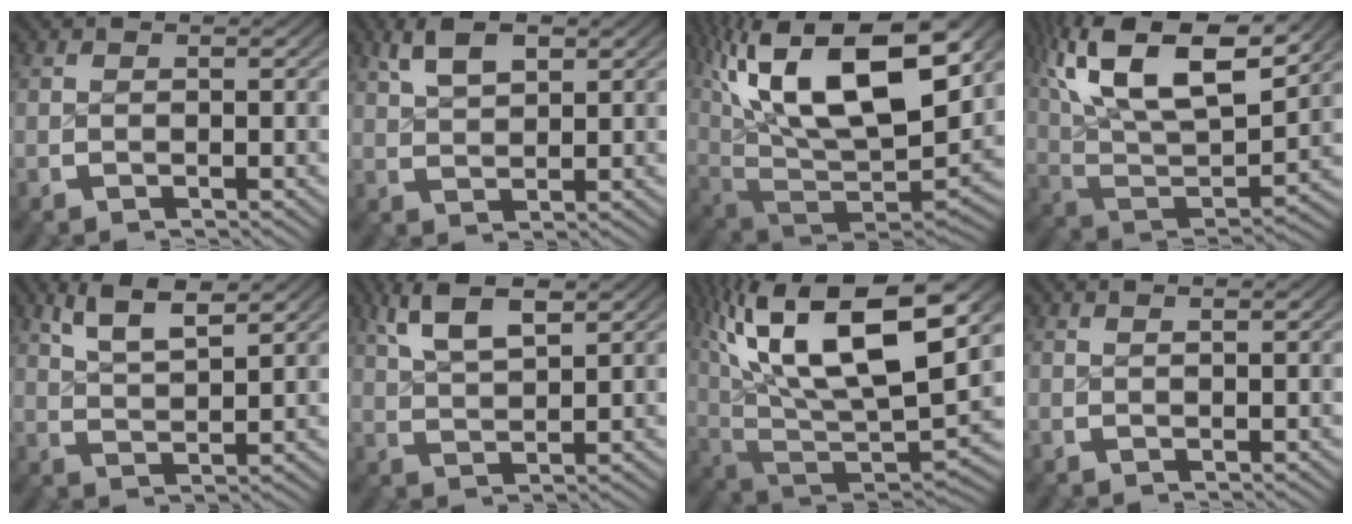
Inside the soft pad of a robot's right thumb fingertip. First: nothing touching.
{"total": 4.0, "force": [2.7, 1.5, 2.6], "torque": [-0.040, 0.007, 0.053]}
{"total": 19.2, "force": [2.9, 11.8, 14.8], "torque": [-0.315, -0.047, 0.066]}
{"total": 14.1, "force": [4.0, 8.5, 10.6], "torque": [-0.228, -0.021, 0.067]}
{"total": 5.4, "force": [4.0, 1.5, 3.3], "torque": [-0.060, 0.005, 0.075]}
{"total": 5.5, "force": [3.8, 1.8, 3.6], "torque": [-0.066, 0.008, 0.074]}
{"total": 19.0, "force": [2.7, 11.8, 14.6], "torque": [-0.313, -0.056, 0.070]}
{"total": 0.9, "force": [0.8, -0.2, 0.3], "torque": [-0.004, 0.001, 0.018]}